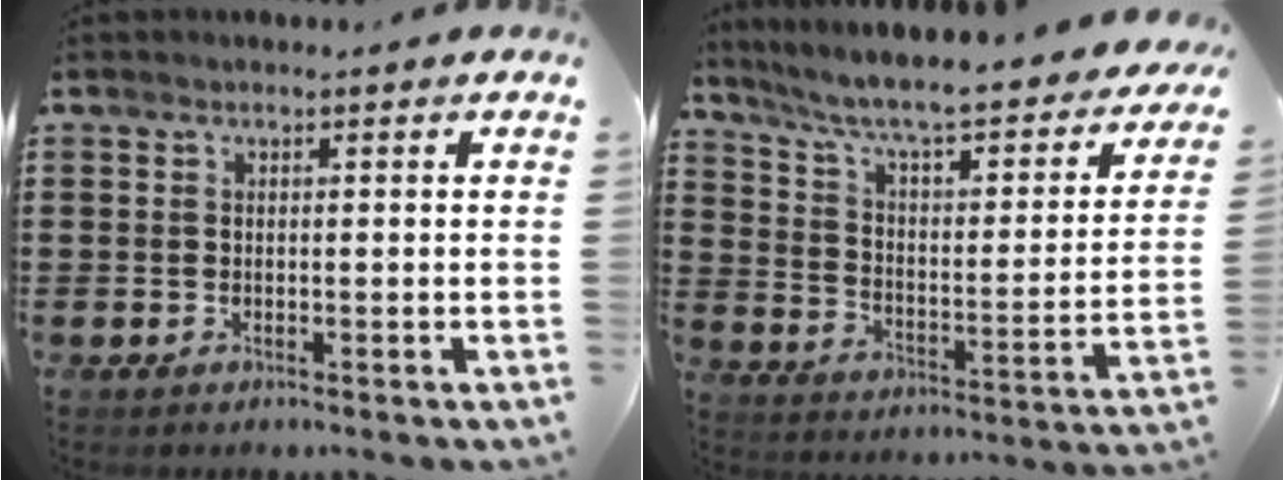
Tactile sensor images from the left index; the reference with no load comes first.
{"total": 7.0, "force": [5.6, 0.5, 4.2], "torque": [-0.104, -0.050, 0.087]}